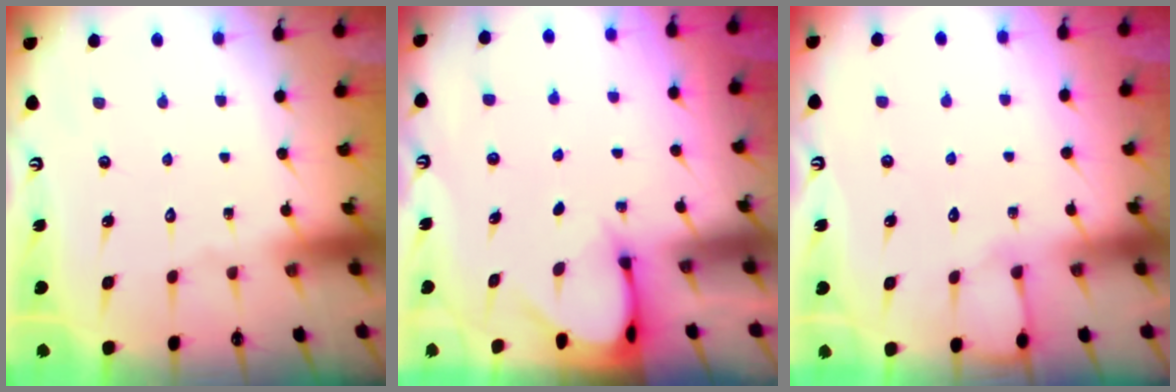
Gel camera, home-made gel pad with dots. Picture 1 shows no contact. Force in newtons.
{"total": 3.0, "press": 3.0, "slide": 0.2}
{"total": 4.0, "press": 4.0, "slide": 0.6}